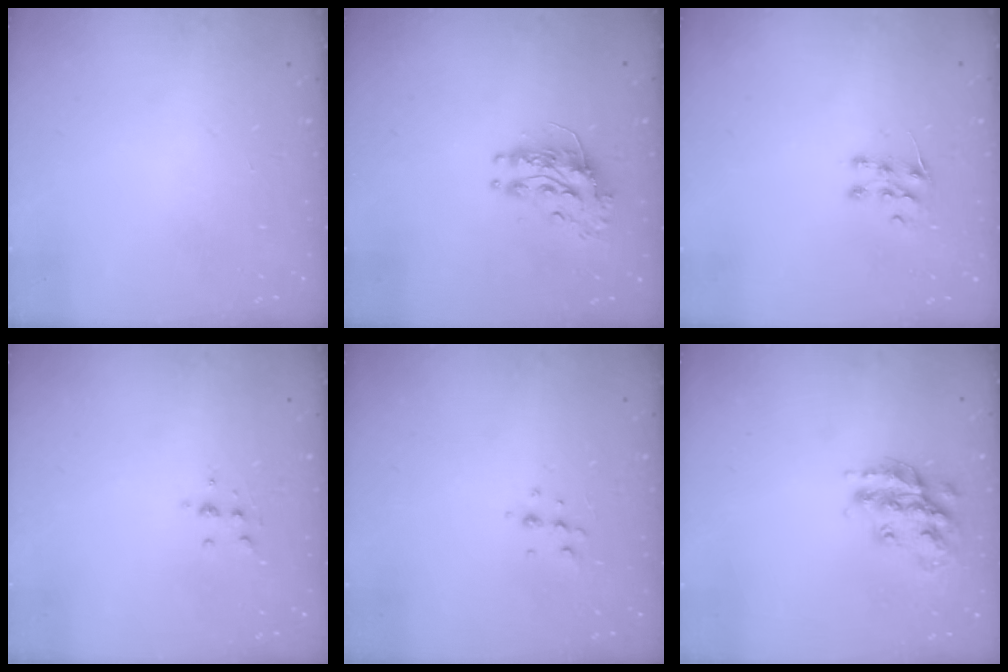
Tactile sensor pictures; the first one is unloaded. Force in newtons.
{"total": 10.5, "press": 10.5, "slide": 0.3}
{"total": 6.7, "press": 6.5, "slide": 1.4}
{"total": 4.4, "press": 4.4, "slide": 0.7}
{"total": 4.8, "press": 4.7, "slide": 1.1}
{"total": 16.3, "press": 16.3, "slide": 0.8}